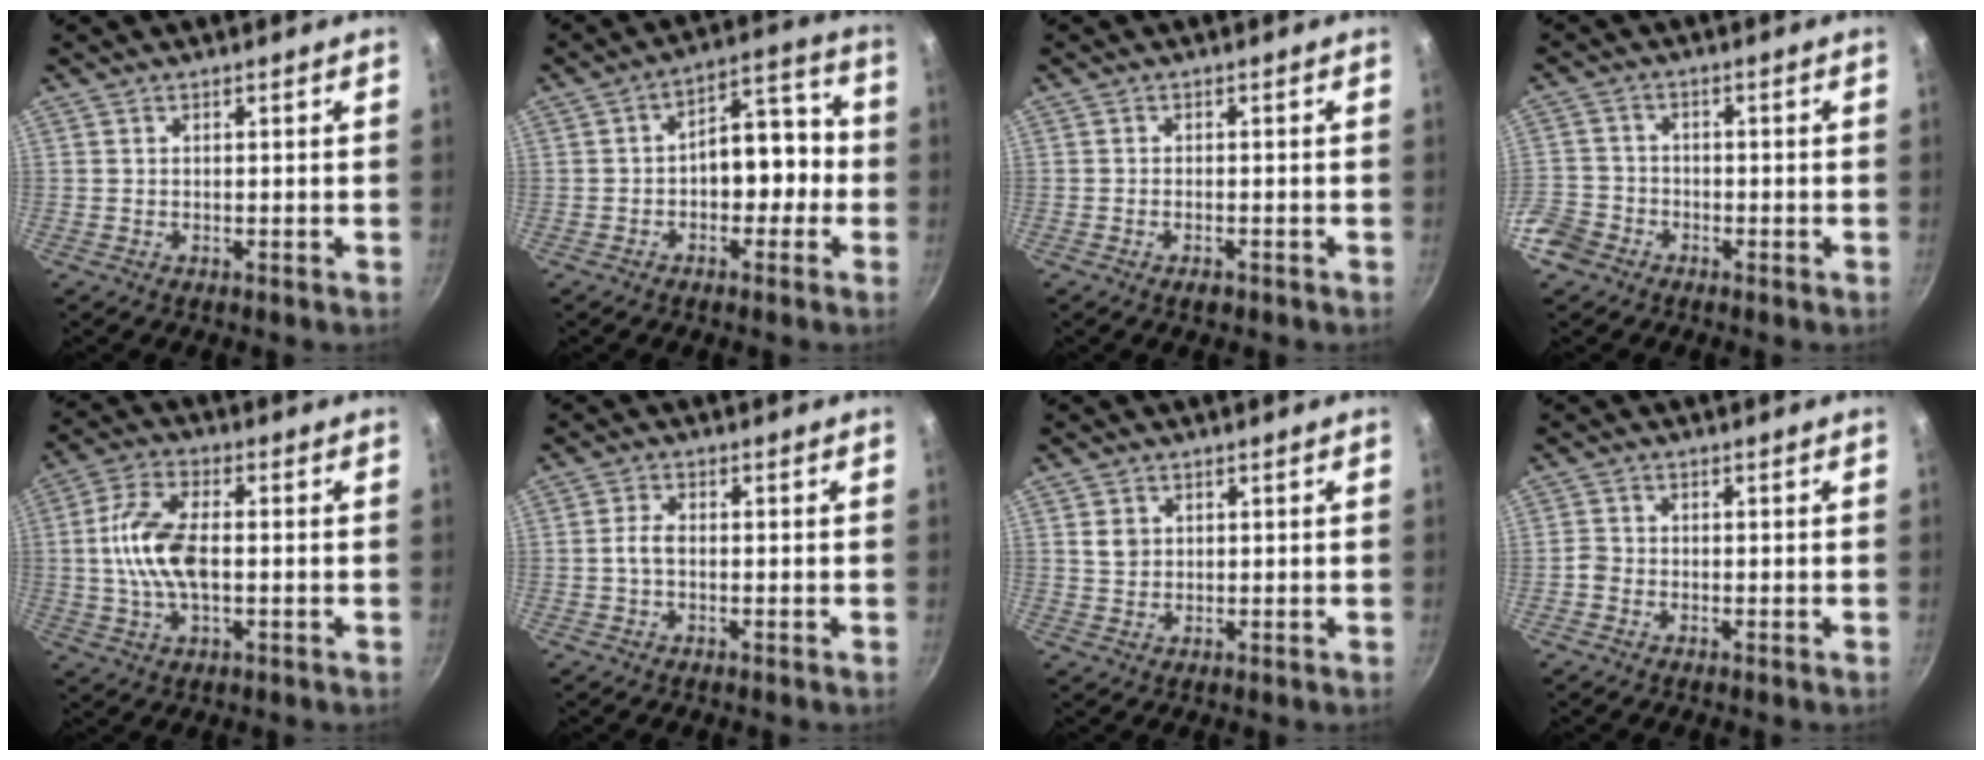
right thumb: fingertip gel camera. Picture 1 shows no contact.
{"total": 10.7, "force": [-1.4, 6.5, 8.4], "torque": [-0.081, 0.045, -0.033]}
{"total": 1.6, "force": [-1.1, 0.6, 0.9], "torque": [-0.017, 0.003, -0.019]}
{"total": 5.7, "force": [-3.4, 4.3, 1.4], "torque": [-0.018, 0.016, -0.072]}
{"total": 11.6, "force": [-0.1, 5.7, 10.1], "torque": [-0.210, 0.014, -0.004]}
{"total": 2.6, "force": [-0.4, 1.5, 2.1], "torque": [-0.043, 0.006, -0.011]}
{"total": 2.7, "force": [0.8, 2.2, 1.2], "torque": [-0.012, -0.006, 0.019]}
{"total": 1.8, "force": [-0.8, 1.4, 0.8], "torque": [-0.012, 0.005, -0.021]}